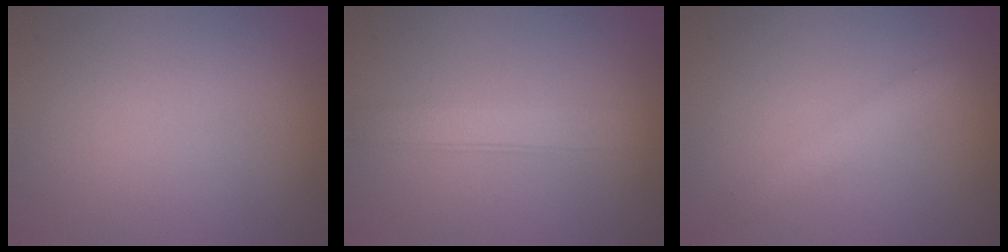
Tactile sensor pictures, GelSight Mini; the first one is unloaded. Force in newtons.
{"total": 2.5, "press": 2.5, "slide": 0.1}
{"total": 2.0, "press": 2.0, "slide": 0.2}